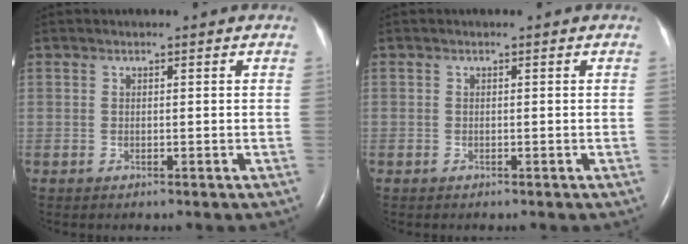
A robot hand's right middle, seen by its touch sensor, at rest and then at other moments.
{"total": 0.0}